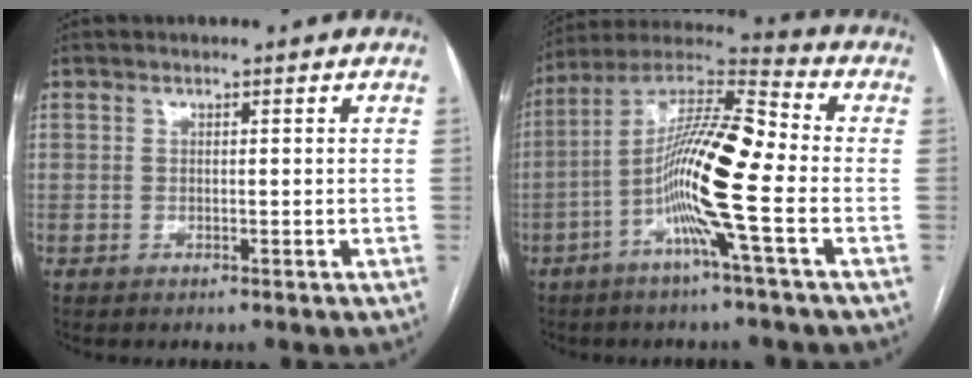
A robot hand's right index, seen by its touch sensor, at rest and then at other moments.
{"total": 15.1, "force": [-3.6, 0.2, 14.6], "torque": [-0.273, 0.011, -0.080]}